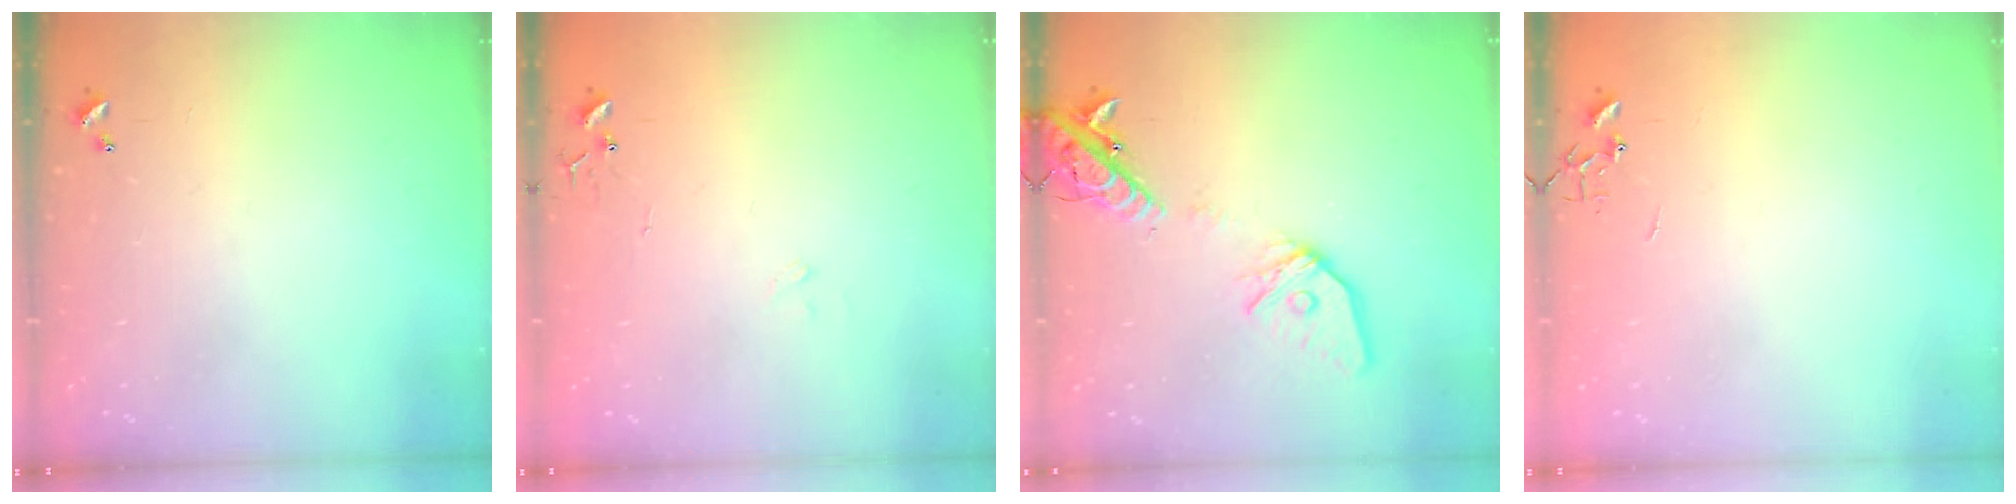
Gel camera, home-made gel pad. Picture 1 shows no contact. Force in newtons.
{"total": 7.6, "press": 7.6, "slide": 0.5}
{"total": 15.2, "press": 14.9, "slide": 3.0}
{"total": 0.0}